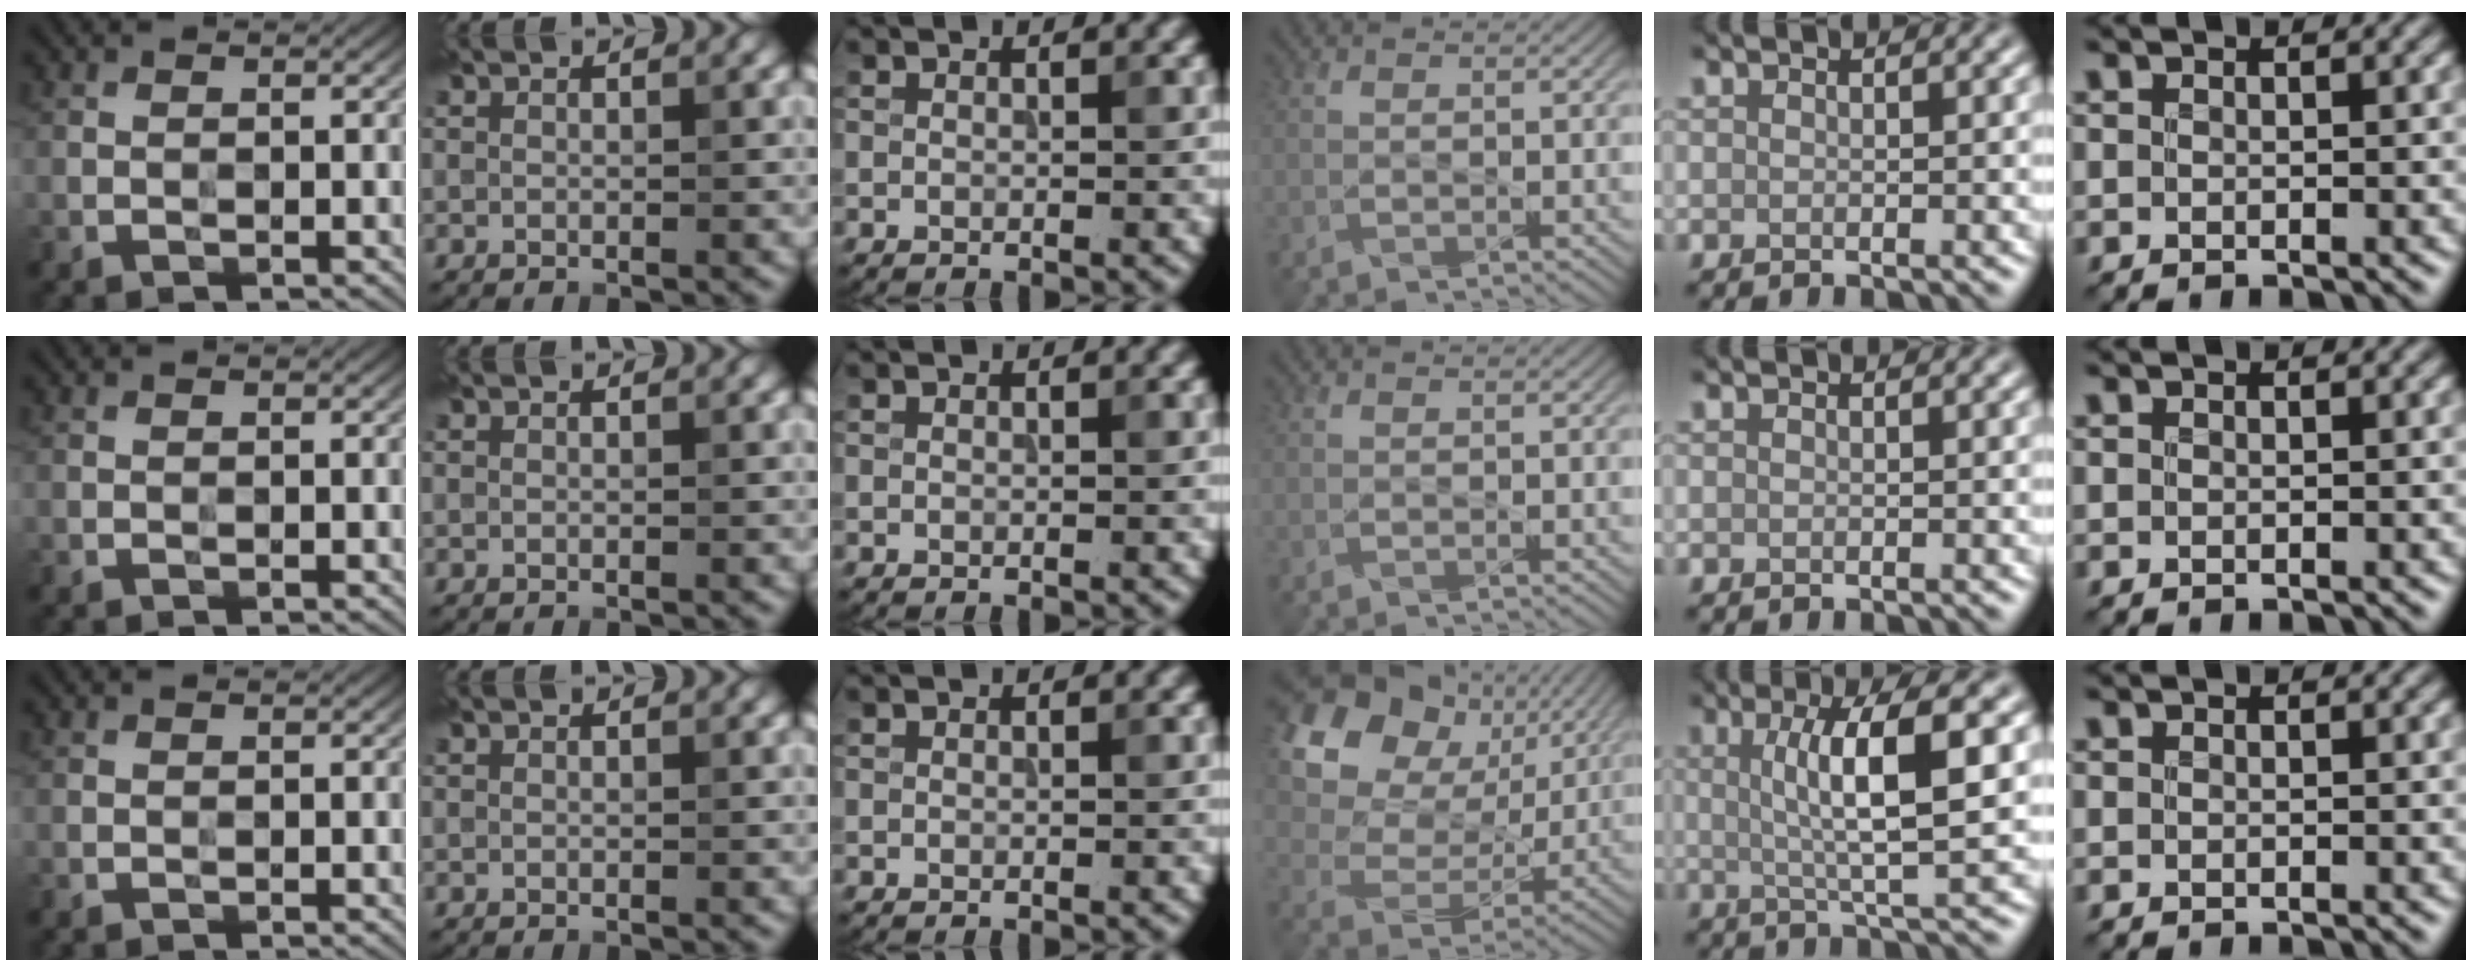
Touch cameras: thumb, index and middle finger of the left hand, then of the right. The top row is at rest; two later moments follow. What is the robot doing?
{"motion": "wipe", "object": "measuring cup"}